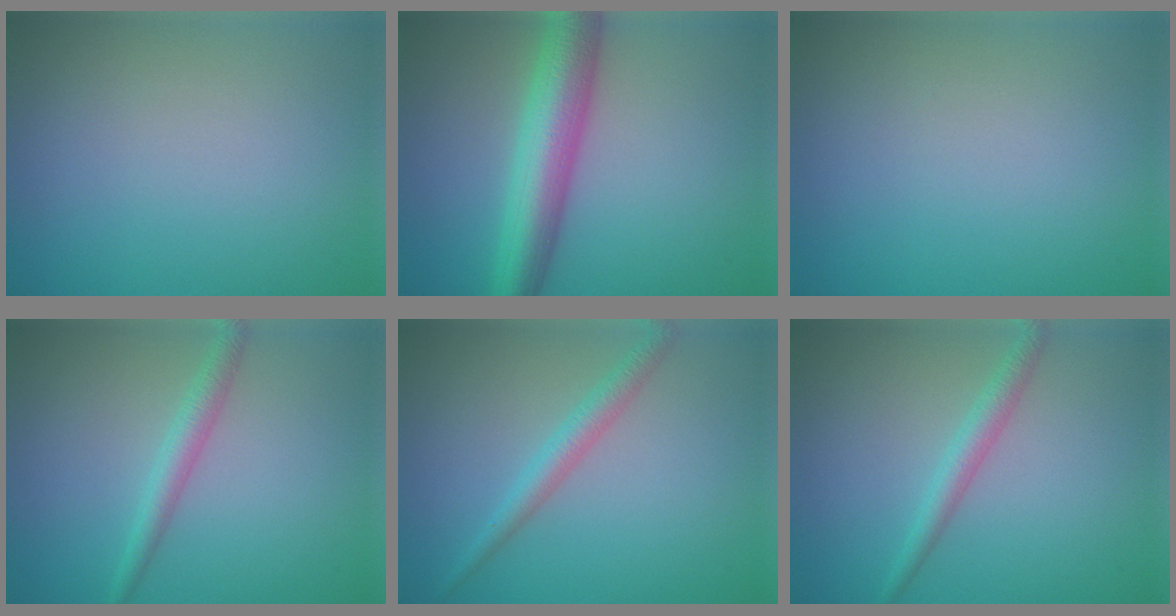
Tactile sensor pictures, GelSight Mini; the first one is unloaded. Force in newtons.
{"total": 7.0, "press": 7.0, "slide": 0.0}
{"total": 0.0}
{"total": 2.2, "press": 2.2, "slide": 0.1}
{"total": 2.3, "press": 2.3, "slide": 0.1}
{"total": 2.2, "press": 2.1, "slide": 0.1}